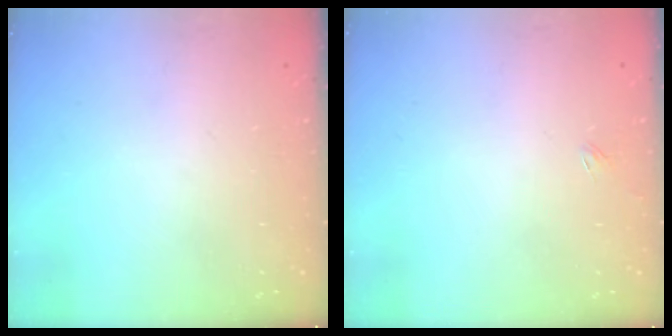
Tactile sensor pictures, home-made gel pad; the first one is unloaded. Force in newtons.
{"total": 1.8, "press": 1.7, "slide": 0.3}